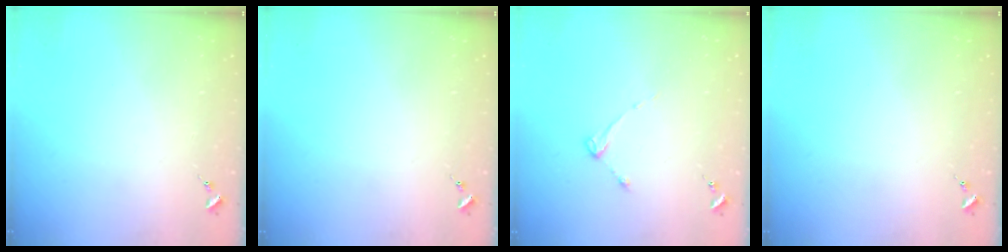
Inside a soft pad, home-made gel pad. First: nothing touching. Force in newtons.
{"total": 0.0}
{"total": 3.0, "press": 3.0, "slide": 0.4}
{"total": 0.0}